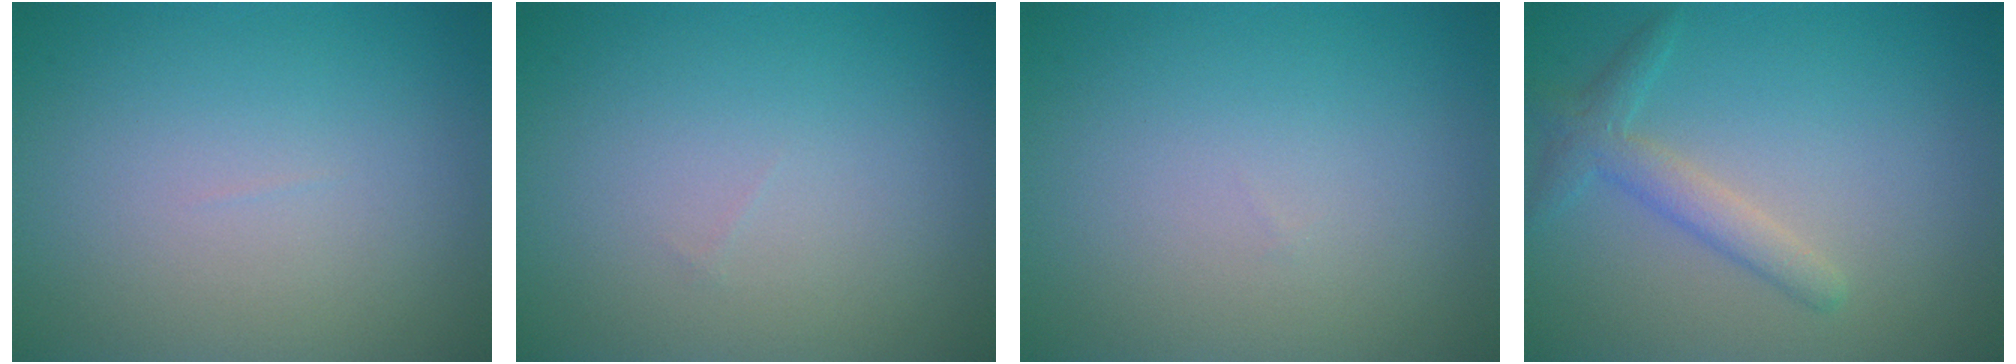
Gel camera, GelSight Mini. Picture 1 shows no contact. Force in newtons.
{"total": 0.0}
{"total": 0.0}
{"total": 2.4, "press": 2.4, "slide": 0.2}